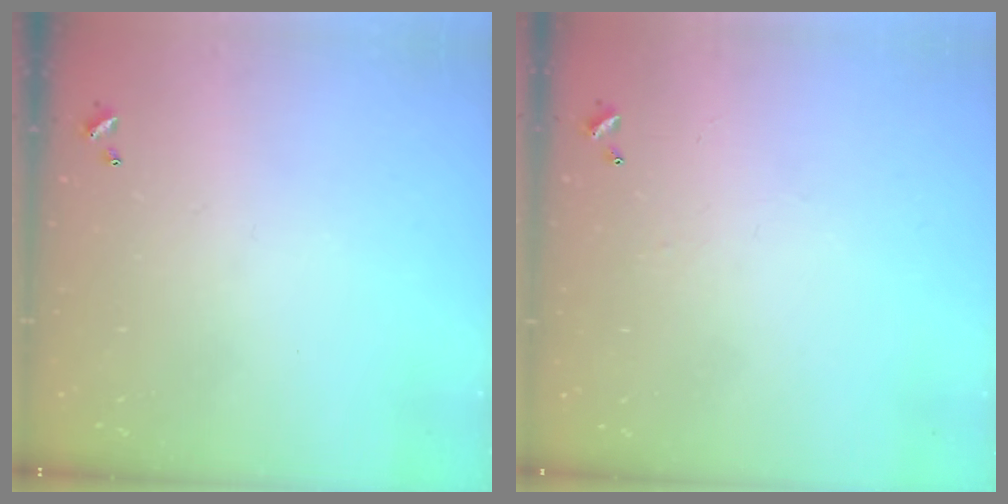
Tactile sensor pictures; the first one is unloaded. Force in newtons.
{"total": 3.2, "press": 3.1, "slide": 0.3}